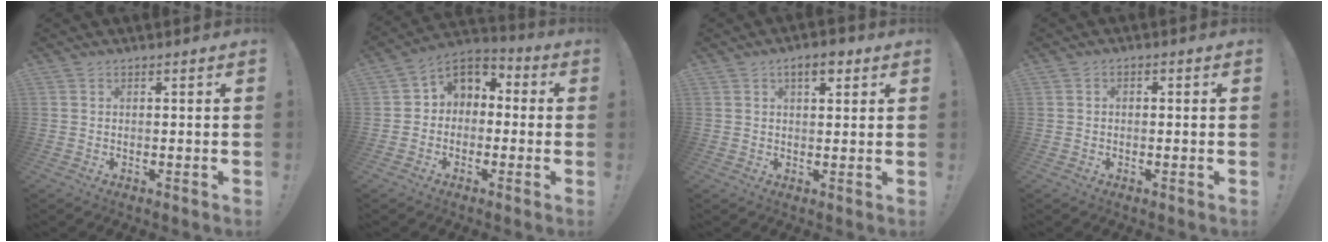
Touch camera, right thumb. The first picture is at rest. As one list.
[{"total": 5.9, "force": [0.1, 5.4, 2.3], "torque": [-0.031, 0.005, 0.010]}, {"total": 5.2, "force": [2.8, 2.3, 3.7], "torque": [-0.046, -0.005, 0.044]}, {"total": 1.2, "force": [-0.6, 0.8, 0.6], "torque": [-0.011, 0.004, -0.010]}]